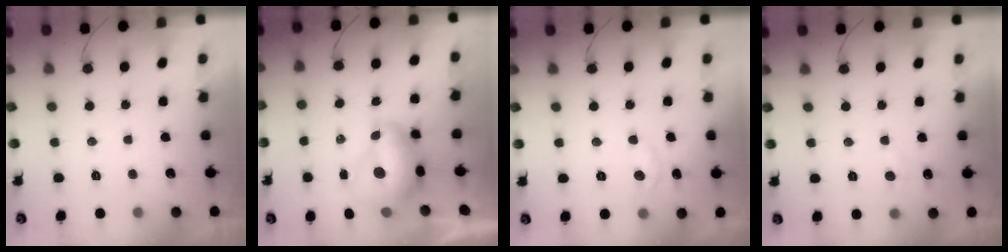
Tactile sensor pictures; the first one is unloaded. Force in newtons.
{"total": 9.8, "press": 9.7, "slide": 0.9}
{"total": 4.4, "press": 4.4, "slide": 0.7}
{"total": 4.5, "press": 4.5, "slide": 0.6}